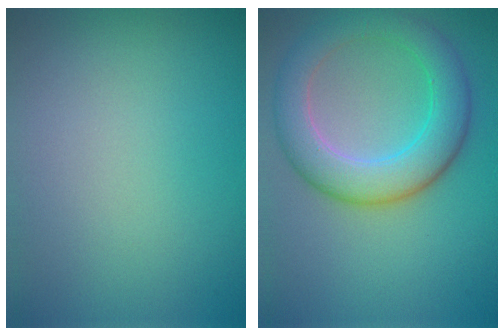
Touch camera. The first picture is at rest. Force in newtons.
{"total": 6.3, "press": 6.3, "slide": 0.3}